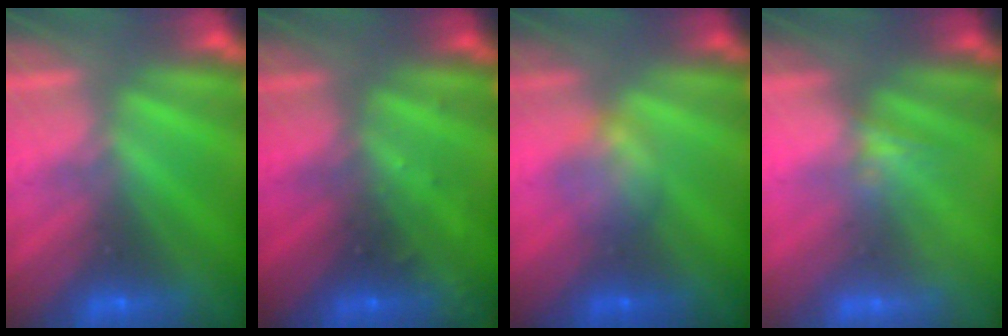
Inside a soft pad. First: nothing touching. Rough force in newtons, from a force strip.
{"total": 2.8}
{"total": 2.3}
{"total": 1.8}